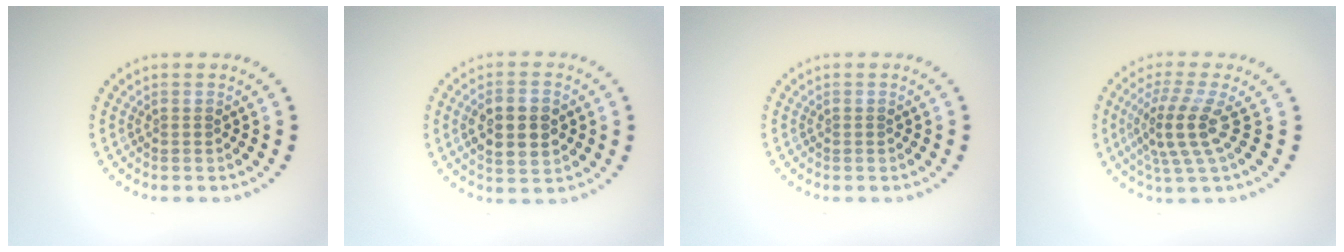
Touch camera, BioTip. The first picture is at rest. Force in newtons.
{"total": 4.4, "press": 4.3, "slide": 0.3}
{"total": 0.0}
{"total": 3.9, "press": 2.9, "slide": 2.6}